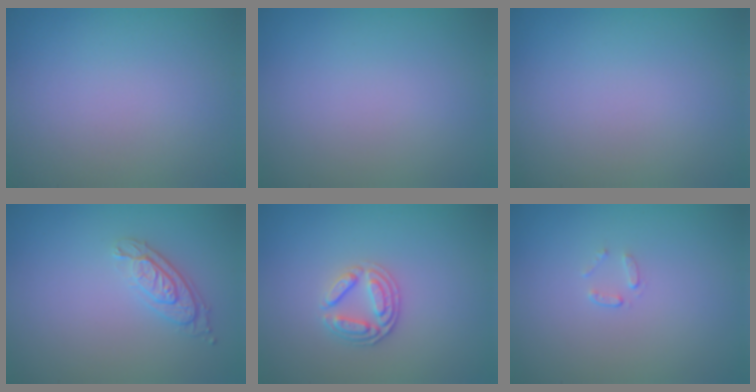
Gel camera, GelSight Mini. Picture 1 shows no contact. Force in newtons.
{"total": 0.0}
{"total": 0.0}
{"total": 2.4, "press": 1.9, "slide": 1.4}
{"total": 2.6, "press": 2.5, "slide": 0.7}
{"total": 0.7, "press": 0.4, "slide": 0.6}